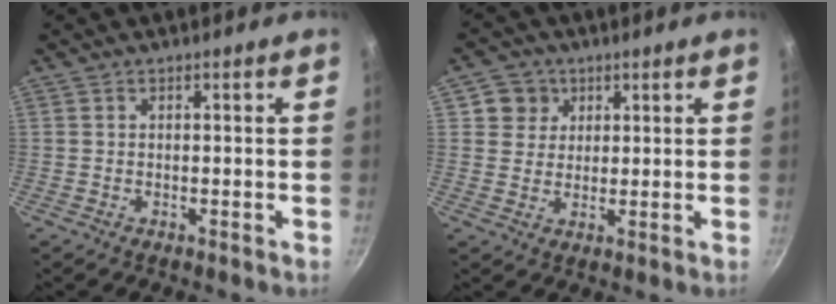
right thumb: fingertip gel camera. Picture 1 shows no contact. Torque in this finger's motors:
{"motor_torque": [-0.76, 0.67, 0.17, -0.47, -0.08]}